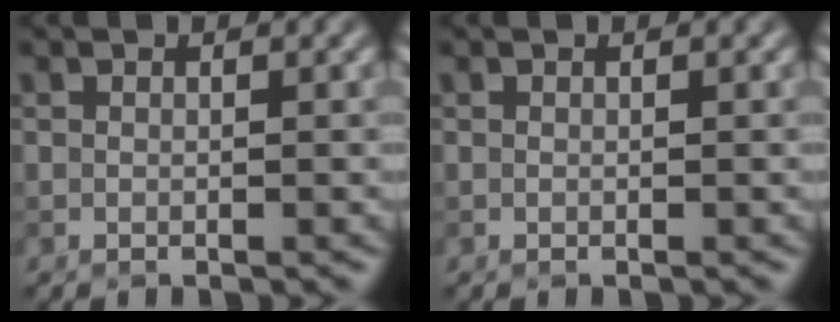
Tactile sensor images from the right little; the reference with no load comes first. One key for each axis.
{"total": 0.0}